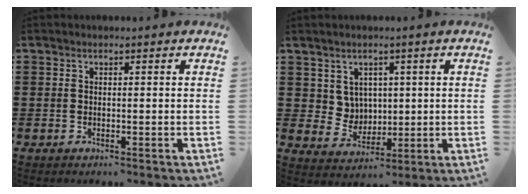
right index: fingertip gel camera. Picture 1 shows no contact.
{"total": 4.5, "force": [2.4, 3.7, 0.8], "torque": [-0.036, 0.004, 0.044]}